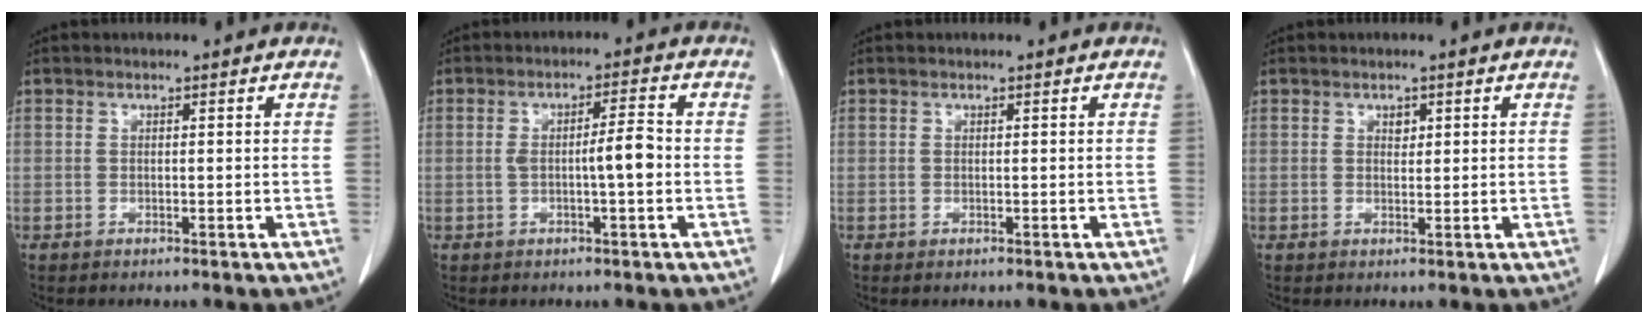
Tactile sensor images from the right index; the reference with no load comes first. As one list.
[{"total": 4.7, "force": [-0.6, 0.4, 4.6], "torque": [-0.080, 0.009, -0.007]}, {"total": 0.0}, {"total": 1.2, "force": [0.6, 0.8, 0.6], "torque": [-0.006, -0.003, 0.008]}]